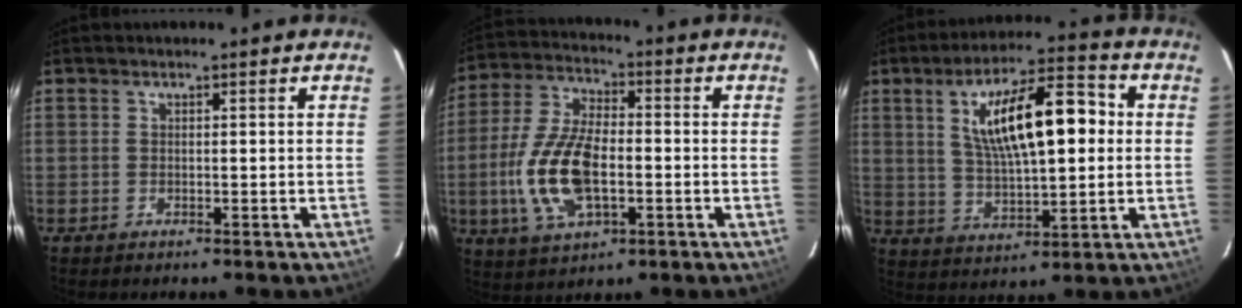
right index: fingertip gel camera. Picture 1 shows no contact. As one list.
[{"total": 14.9, "force": [-3.0, 7.2, 12.7], "torque": [-0.273, 0.000, -0.052]}, {"total": 15.8, "force": [3.2, 5.2, 14.6], "torque": [-0.248, 0.021, 0.063]}]